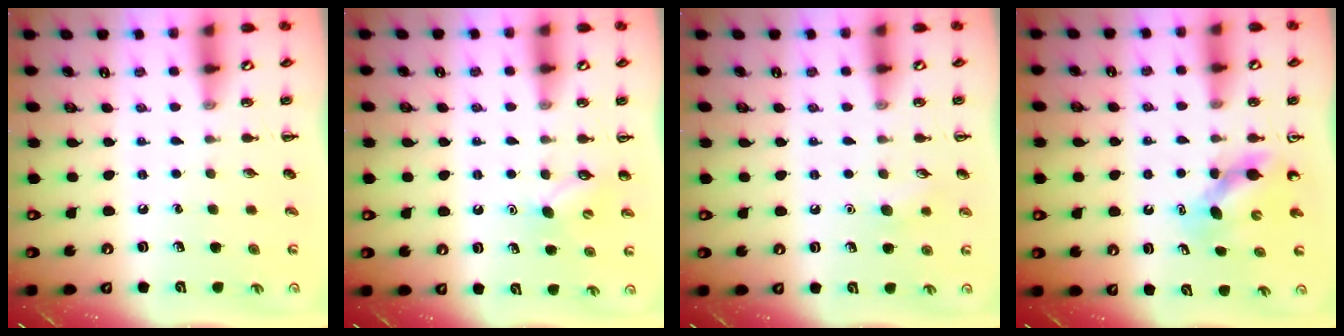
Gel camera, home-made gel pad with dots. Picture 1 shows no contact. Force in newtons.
{"total": 5.0, "press": 4.9, "slide": 1.3}
{"total": 5.5, "press": 5.4, "slide": 1.3}
{"total": 4.6, "press": 4.6, "slide": 0.4}